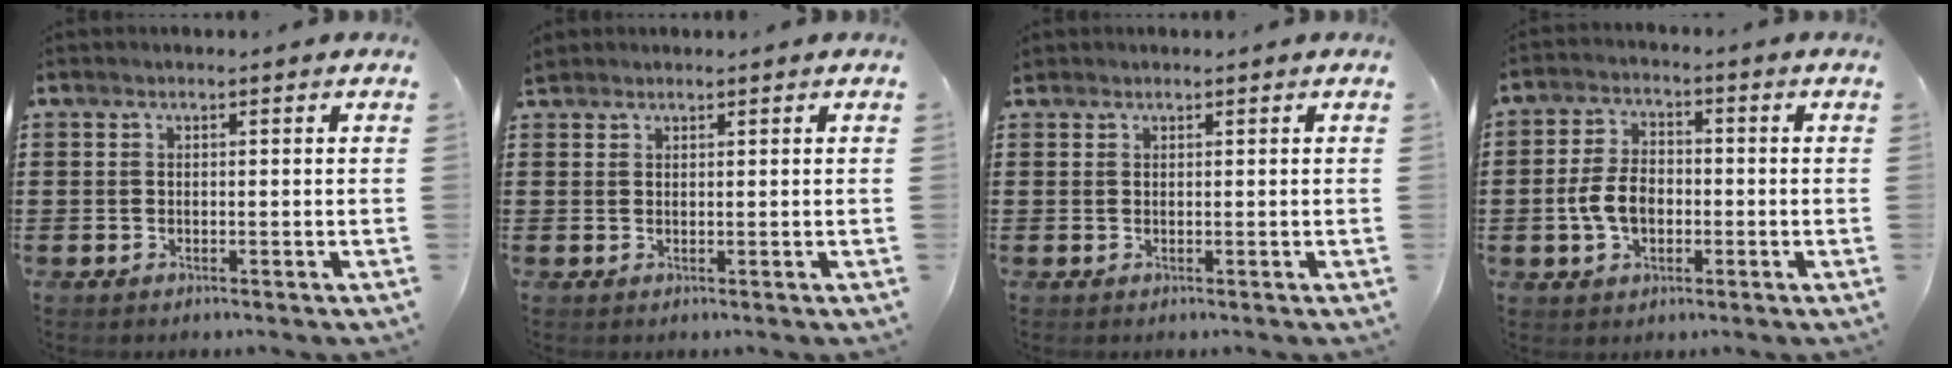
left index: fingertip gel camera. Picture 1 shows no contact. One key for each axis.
{"total": 1.2, "fx": 1.2, "fy": 0.4, "fz": 0.2, "tx": -0.006, "ty": 0.003, "tz": 0.023}
{"total": 0.6, "fx": 0.5, "fy": 0.2, "fz": 0.1, "tx": -0.003, "ty": 0.002, "tz": 0.011}
{"total": 6.2, "fx": -1.3, "fy": 3.9, "fz": 4.7, "tx": -0.113, "ty": 0.002, "tz": -0.031}